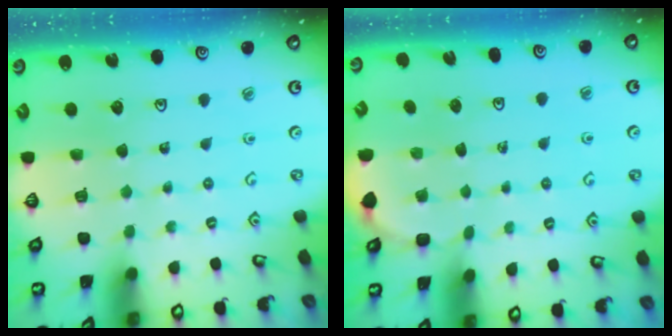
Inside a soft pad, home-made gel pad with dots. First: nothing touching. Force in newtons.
{"total": 2.4, "press": 1.0, "slide": 2.1}